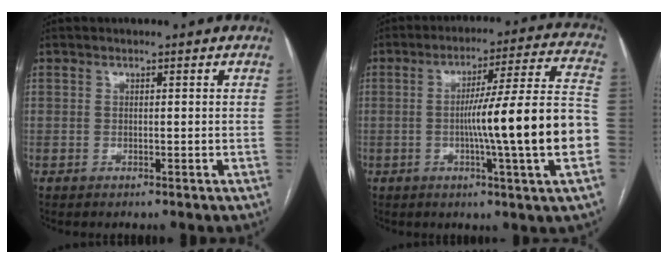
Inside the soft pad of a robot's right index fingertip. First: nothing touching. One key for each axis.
{"total": 17.7, "fx": -3.4, "fy": -1.3, "fz": 17.4, "tx": -0.247, "ty": 0.011, "tz": -0.056}